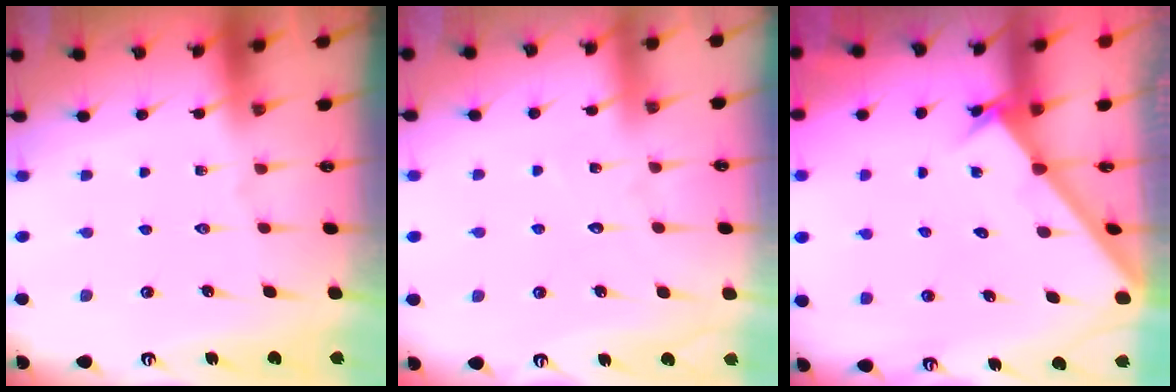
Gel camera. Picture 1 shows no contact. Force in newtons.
{"total": 4.2, "press": 4.1, "slide": 0.4}
{"total": 2.2, "press": 2.2, "slide": 0.2}